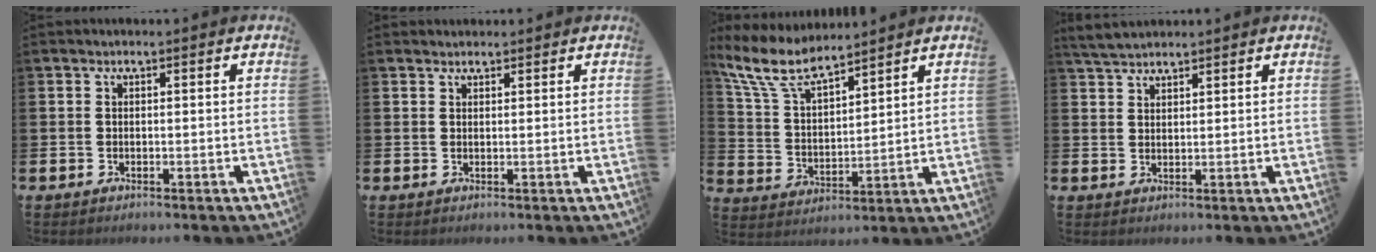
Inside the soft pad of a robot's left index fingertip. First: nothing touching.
{"total": 1.2, "force": [1.2, 0.4, 0.0], "torque": [0.007, 0.001, 0.021]}
{"total": 8.2, "force": [7.3, 2.0, 3.0], "torque": [-0.096, -0.034, 0.133]}
{"total": 3.4, "force": [3.3, 0.6, 0.7], "torque": [-0.021, -0.008, 0.062]}